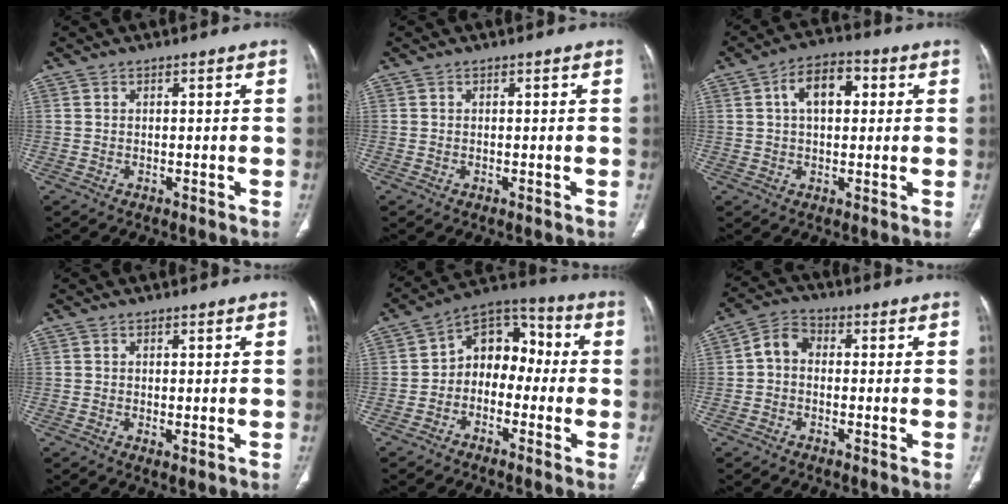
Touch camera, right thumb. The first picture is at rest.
{"total": 0.0}
{"total": 8.6, "force": [2.1, 5.0, 6.7], "torque": [-0.097, 0.017, 0.029]}
{"total": 1.2, "force": [-0.1, 0.4, 1.1], "torque": [-0.025, -0.007, 0.001]}
{"total": 10.7, "force": [-1.1, 8.0, 7.1], "torque": [-0.066, 0.048, -0.039]}
{"total": 5.2, "force": [-0.2, 4.0, 3.4], "torque": [-0.048, 0.015, -0.018]}